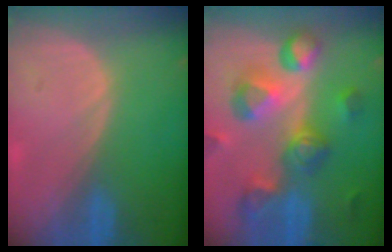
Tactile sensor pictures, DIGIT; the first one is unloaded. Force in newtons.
{"total": 11.0, "press": 9.8, "slide": 4.9}